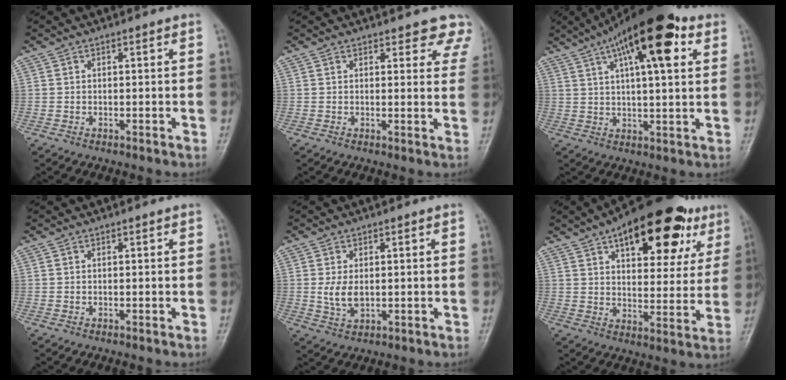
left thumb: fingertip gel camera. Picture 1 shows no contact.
{"total": 6.1, "force": [5.2, 2.7, 1.5], "torque": [0.027, -0.022, 0.039]}
{"total": 18.1, "force": [8.2, 5.9, 15.0], "torque": [-0.218, 0.002, 0.125]}
{"total": 0.0}
{"total": 4.3, "force": [0.2, 2.6, 3.4], "torque": [-0.066, -0.008, 0.009]}
{"total": 23.2, "force": [11.9, 10.6, 16.8], "torque": [-0.199, -0.013, 0.170]}